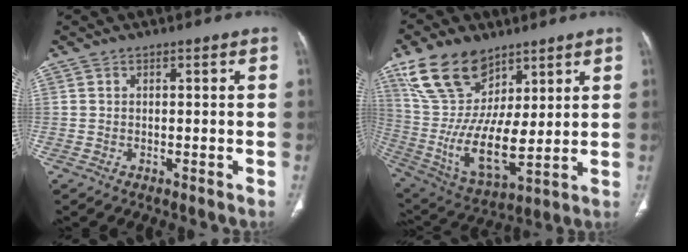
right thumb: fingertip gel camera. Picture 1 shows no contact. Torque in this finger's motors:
{"motor_torque": [-0.28, 2.59, 1.24, -0.30, 0.36]}